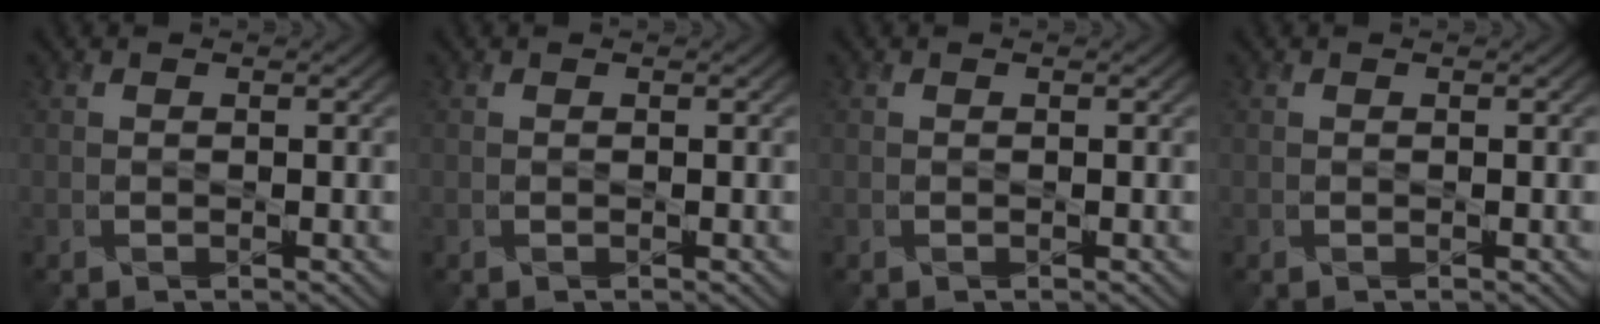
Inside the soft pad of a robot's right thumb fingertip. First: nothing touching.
{"total": 0.0}
{"total": 0.0}
{"total": 0.0}